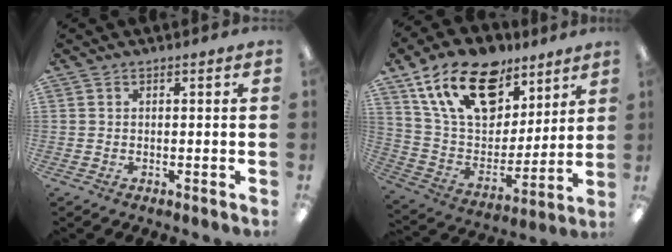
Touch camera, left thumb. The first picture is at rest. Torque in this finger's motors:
{"motor_torque": [0.76, 1.18, 1.38, -1.38, 0.15]}